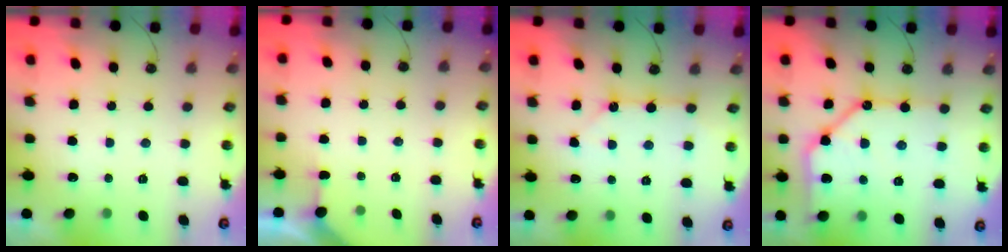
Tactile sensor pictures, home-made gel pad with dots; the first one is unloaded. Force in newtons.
{"total": 1.6, "press": 1.6, "slide": 0.3}
{"total": 5.8, "press": 5.8, "slide": 0.4}
{"total": 17.4, "press": 17.3, "slide": 1.8}